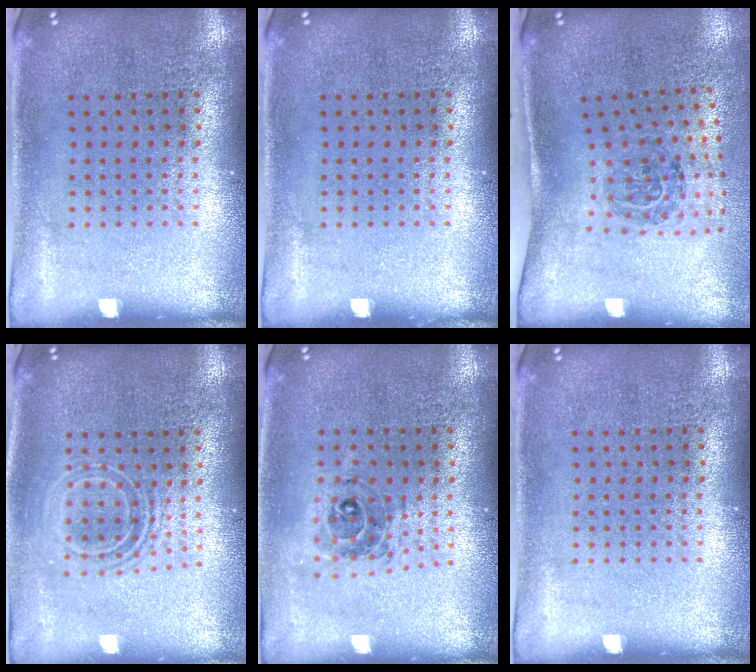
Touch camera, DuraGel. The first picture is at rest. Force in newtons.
{"total": 0.0}
{"total": 1.8, "press": 1.1, "slide": 1.4}
{"total": 1.7, "press": 1.3, "slide": 1.1}
{"total": 0.7, "press": 0.7, "slide": 0.1}
{"total": 0.0}